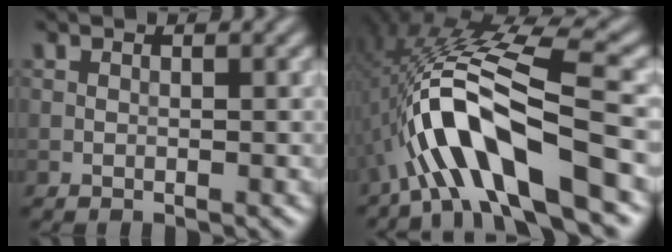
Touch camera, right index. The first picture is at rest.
{"total": 10.1, "force": [-4.0, 2.1, 9.1], "torque": [-0.162, 0.026, -0.068]}